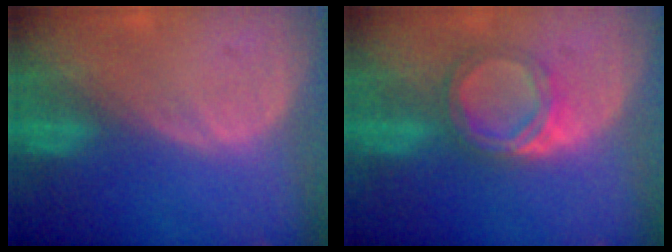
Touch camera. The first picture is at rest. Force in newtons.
{"total": 4.8, "press": 4.8, "slide": 0.5}